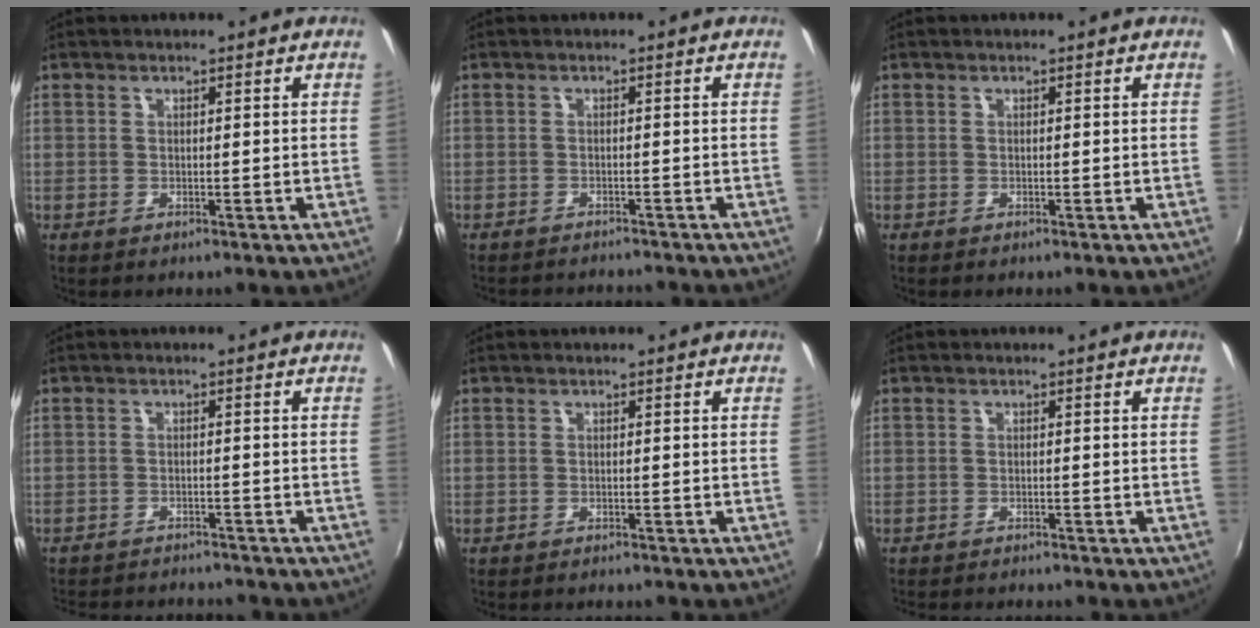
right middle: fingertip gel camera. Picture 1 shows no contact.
{"total": 5.9, "force": [-5.6, 0.8, 1.7], "torque": [-0.048, -0.011, -0.079]}
{"total": 0.0}
{"total": 11.9, "force": [-10.8, 2.8, 4.0], "torque": [-0.096, -0.008, -0.154]}
{"total": 2.9, "force": [-2.7, 0.5, 0.9], "torque": [-0.025, -0.012, -0.041]}
{"total": 5.0, "force": [-4.6, 0.7, 1.6], "torque": [-0.043, -0.016, -0.072]}